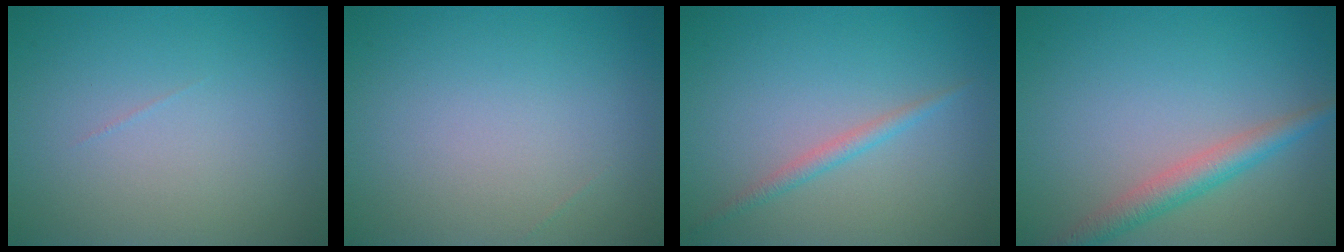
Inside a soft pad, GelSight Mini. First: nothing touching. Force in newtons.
{"total": 0.0}
{"total": 1.4, "press": 1.4, "slide": 0.1}
{"total": 3.0, "press": 3.0, "slide": 0.1}